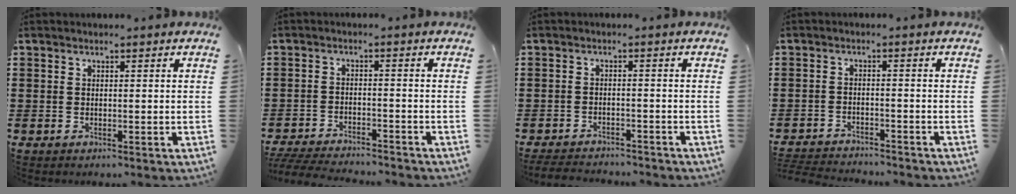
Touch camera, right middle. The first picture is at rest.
{"total": 4.4, "force": [-4.3, 0.2, 0.8], "torque": [-0.027, -0.005, -0.091]}
{"total": 2.8, "force": [-2.8, 0.3, 0.3], "torque": [-0.009, 0.001, -0.059]}
{"total": 2.9, "force": [-2.9, 0.1, 0.1], "torque": [-0.005, -0.002, -0.061]}